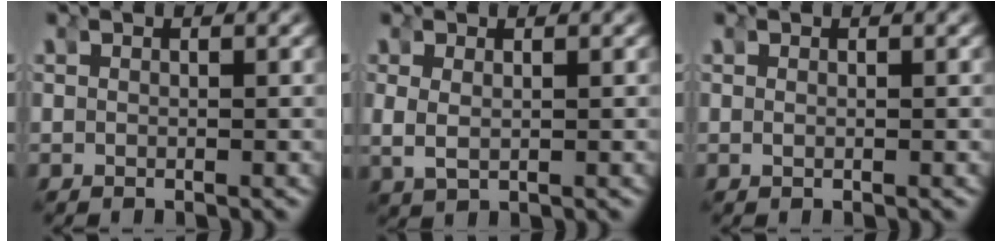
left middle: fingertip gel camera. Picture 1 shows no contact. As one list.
[{"total": 1.3, "force": [1.0, -0.9, -0.1], "torque": [-0.008, 0.006, 0.020]}, {"total": 0.8, "force": [0.0, -0.8, -0.1], "torque": [0.006, 0.005, 0.001]}]